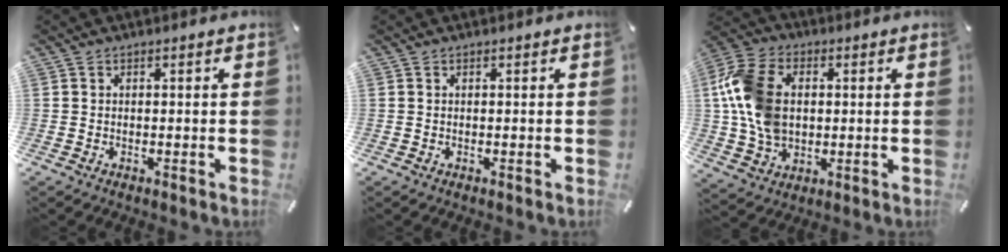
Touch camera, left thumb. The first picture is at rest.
{"total": 0.0}
{"total": 15.1, "force": [1.1, 11.7, 9.4], "torque": [-0.208, 0.016, 0.021]}